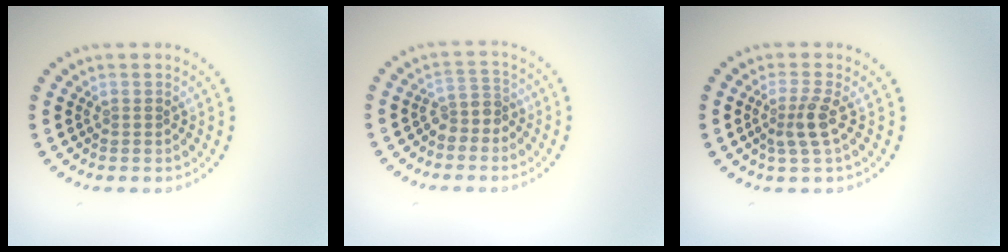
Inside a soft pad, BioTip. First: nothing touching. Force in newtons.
{"total": 2.3, "press": 1.7, "slide": 1.5}
{"total": 2.4, "press": 1.8, "slide": 1.6}